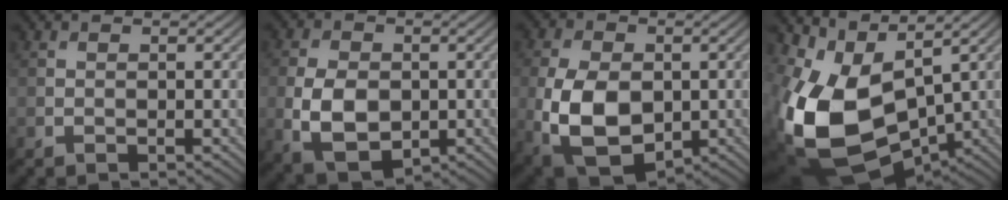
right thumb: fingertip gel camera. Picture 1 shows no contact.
{"total": 8.6, "force": [-1.3, 5.7, 6.3], "torque": [-0.147, -0.012, -0.024]}
{"total": 14.6, "force": [-2.7, 9.6, 10.7], "torque": [-0.235, -0.027, -0.040]}
{"total": 15.4, "force": [-1.0, 9.8, 11.8], "torque": [-0.285, -0.030, 0.005]}